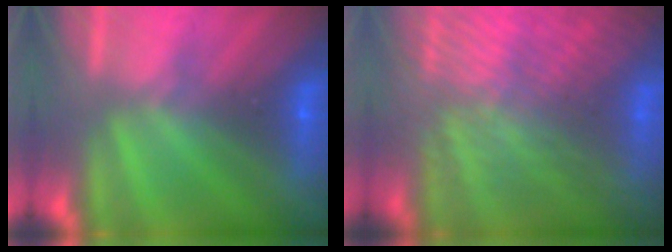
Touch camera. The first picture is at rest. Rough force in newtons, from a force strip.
{"total": 8.2}